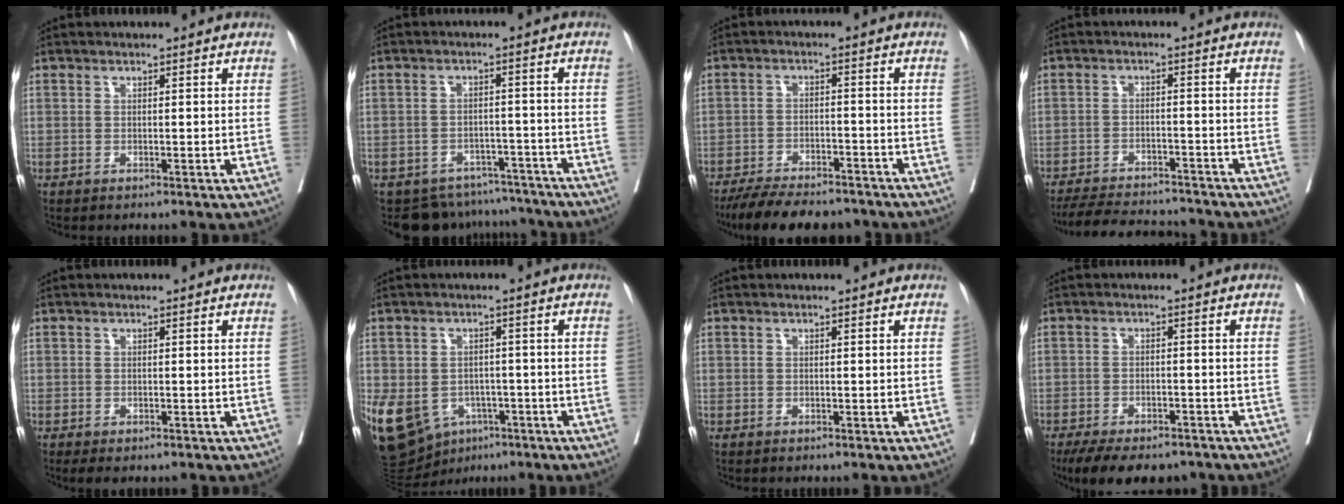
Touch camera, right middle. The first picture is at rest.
{"total": 10.1, "force": [-9.1, 4.4, 0.1], "torque": [0.007, 0.024, -0.112]}
{"total": 13.1, "force": [-11.4, 3.3, 5.5], "torque": [-0.084, -0.003, -0.166]}
{"total": 12.4, "force": [-11.5, 2.5, 3.9], "torque": [-0.067, 0.000, -0.163]}
{"total": 1.6, "force": [-0.9, 0.9, 1.0], "torque": [-0.014, -0.002, -0.007]}
{"total": 16.8, "force": [-7.0, 12.7, 8.4], "torque": [-0.215, 0.005, -0.095]}
{"total": 0.0}
{"total": 12.5, "force": [-9.8, 5.2, 5.8], "torque": [-0.098, -0.002, -0.136]}